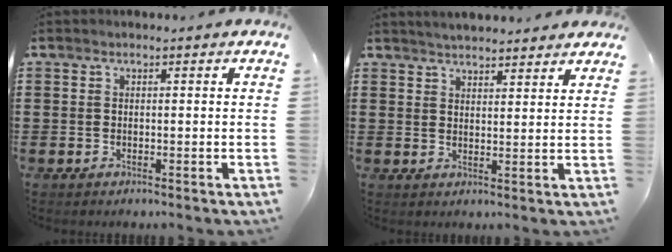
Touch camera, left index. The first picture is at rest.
{"total": 3.0, "force": [3.0, 0.0, 0.2], "torque": [-0.011, -0.006, 0.056]}